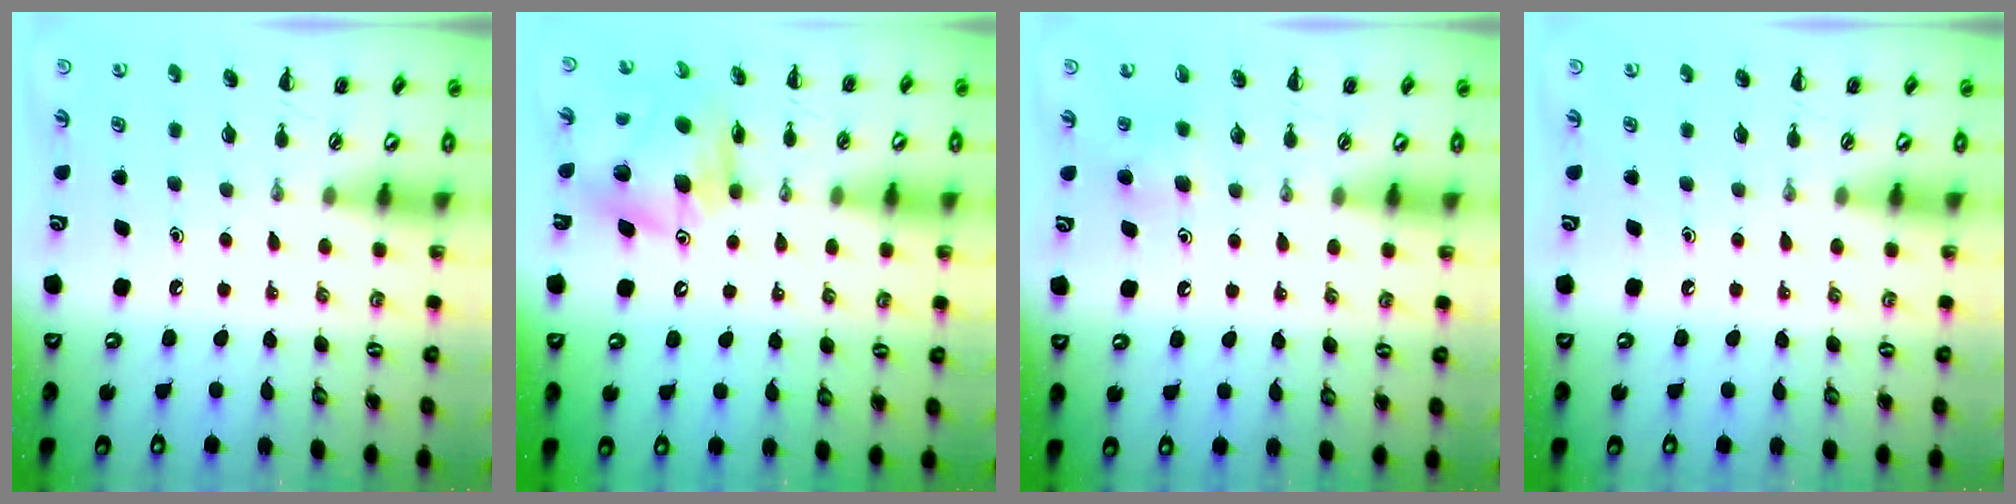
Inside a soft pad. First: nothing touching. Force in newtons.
{"total": 10.6, "press": 10.1, "slide": 3.3}
{"total": 5.9, "press": 5.8, "slide": 1.5}
{"total": 0.0}